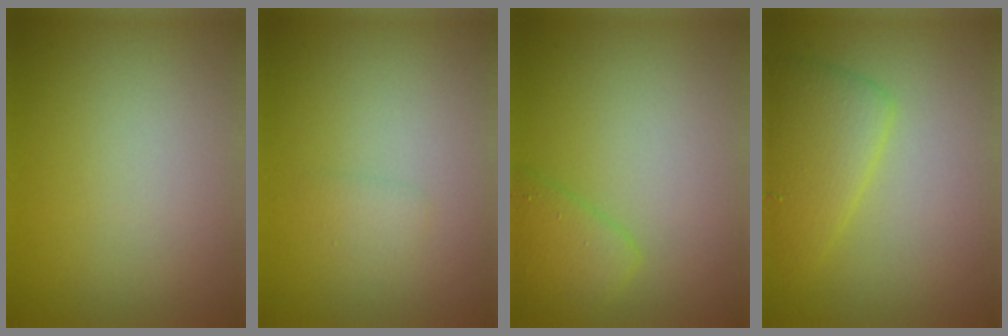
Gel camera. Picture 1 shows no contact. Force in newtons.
{"total": 0.9, "press": 0.9, "slide": 0.1}
{"total": 1.8, "press": 1.8, "slide": 0.1}
{"total": 3.4, "press": 3.4, "slide": 0.0}